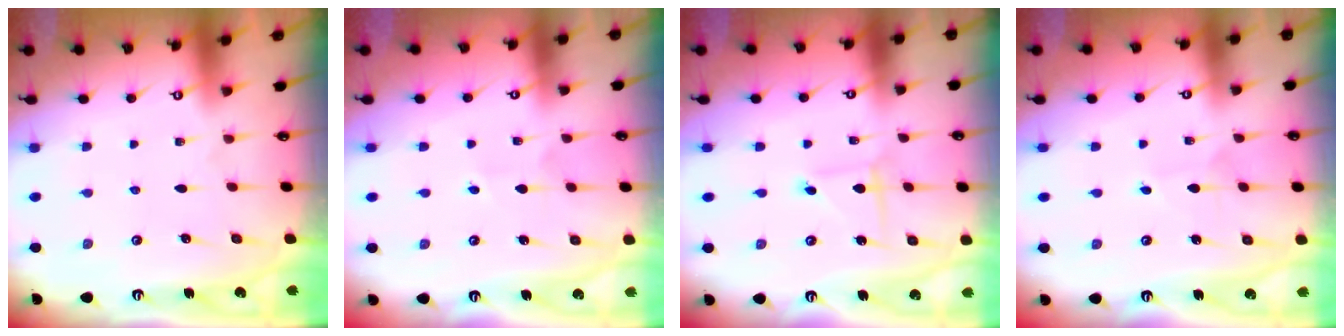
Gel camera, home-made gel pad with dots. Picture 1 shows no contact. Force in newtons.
{"total": 2.9, "press": 2.8, "slide": 0.4}
{"total": 1.8, "press": 1.8, "slide": 0.2}
{"total": 1.5, "press": 1.4, "slide": 0.1}